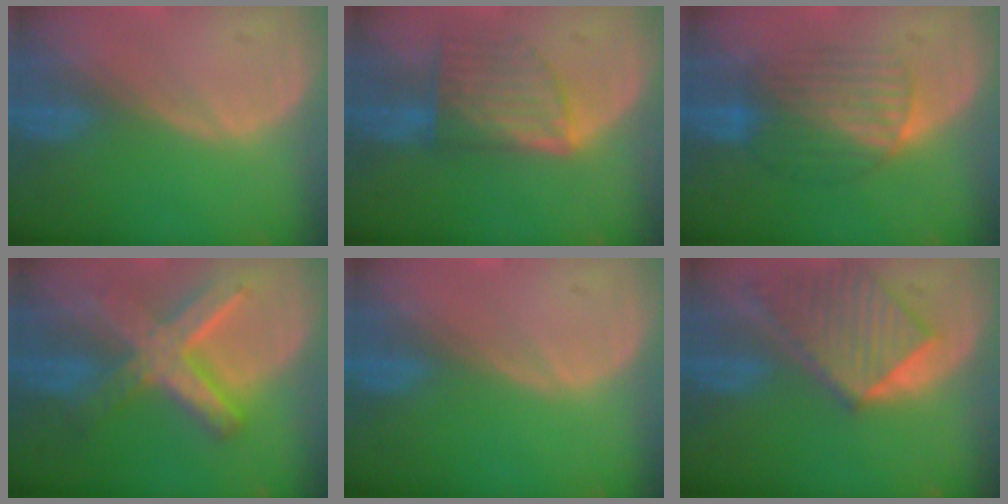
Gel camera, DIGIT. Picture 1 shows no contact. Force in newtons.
{"total": 7.3, "press": 6.4, "slide": 3.5}
{"total": 6.5, "press": 6.4, "slide": 1.0}
{"total": 9.0, "press": 9.0, "slide": 0.7}
{"total": 0.0}
{"total": 8.2, "press": 7.5, "slide": 3.2}